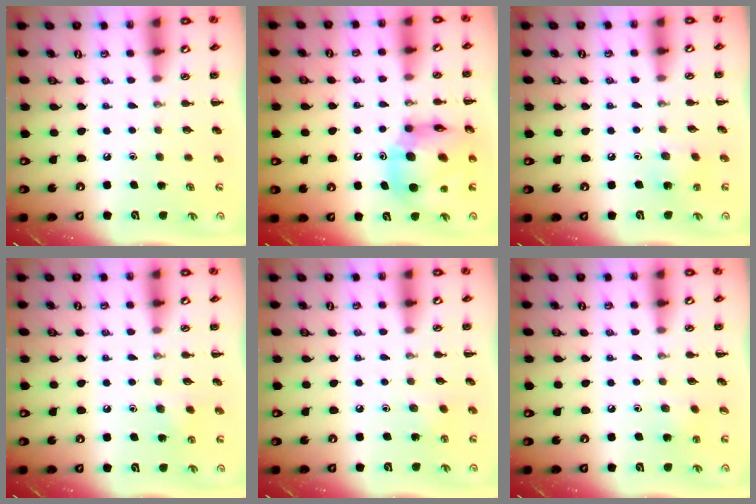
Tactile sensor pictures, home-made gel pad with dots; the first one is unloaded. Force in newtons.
{"total": 14.0, "press": 13.3, "slide": 4.1}
{"total": 6.3, "press": 6.2, "slide": 1.3}
{"total": 5.4, "press": 5.1, "slide": 1.7}
{"total": 2.9, "press": 2.8, "slide": 0.9}
{"total": 6.5, "press": 6.3, "slide": 1.7}